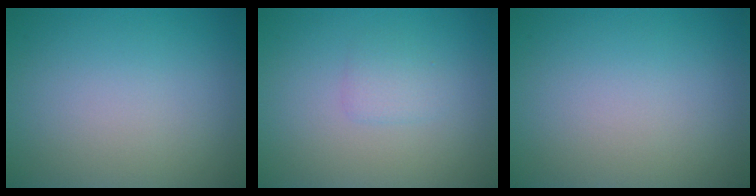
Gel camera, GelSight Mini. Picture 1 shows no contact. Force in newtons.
{"total": 1.3, "press": 1.2, "slide": 0.0}
{"total": 0.0}